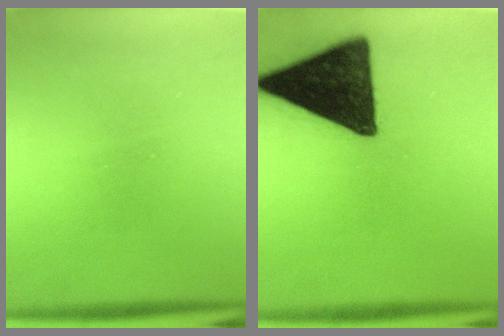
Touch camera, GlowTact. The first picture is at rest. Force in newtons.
{"total": 17.4}